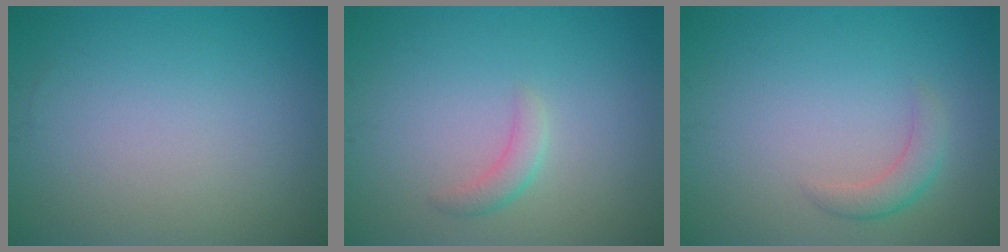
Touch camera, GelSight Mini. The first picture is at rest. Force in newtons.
{"total": 1.5, "press": 1.5, "slide": 0.1}
{"total": 2.0, "press": 2.0, "slide": 0.1}